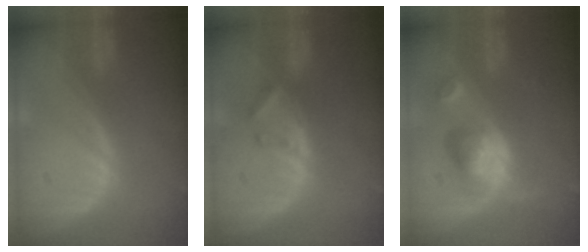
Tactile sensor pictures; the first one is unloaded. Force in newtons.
{"total": 2.8, "press": 2.7, "slide": 0.4}
{"total": 6.0, "press": 5.5, "slide": 2.4}